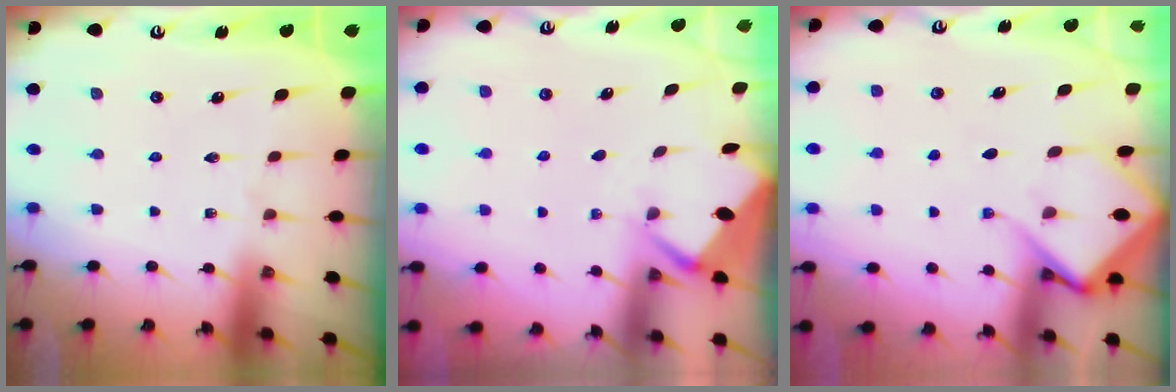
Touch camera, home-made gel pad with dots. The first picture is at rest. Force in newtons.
{"total": 2.6, "press": 2.6, "slide": 0.4}
{"total": 8.7, "press": 8.6, "slide": 0.9}